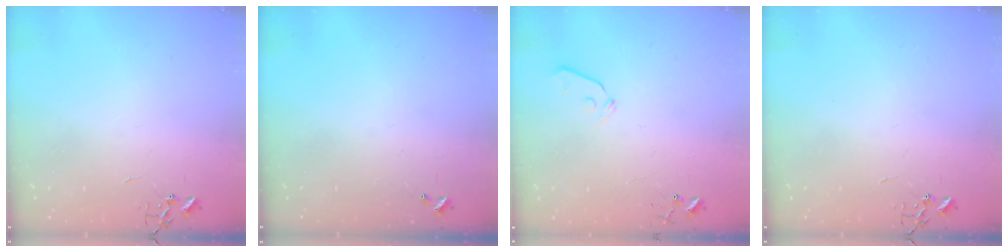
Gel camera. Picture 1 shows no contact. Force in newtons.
{"total": 0.0}
{"total": 4.4, "press": 4.3, "slide": 0.6}
{"total": 0.0}